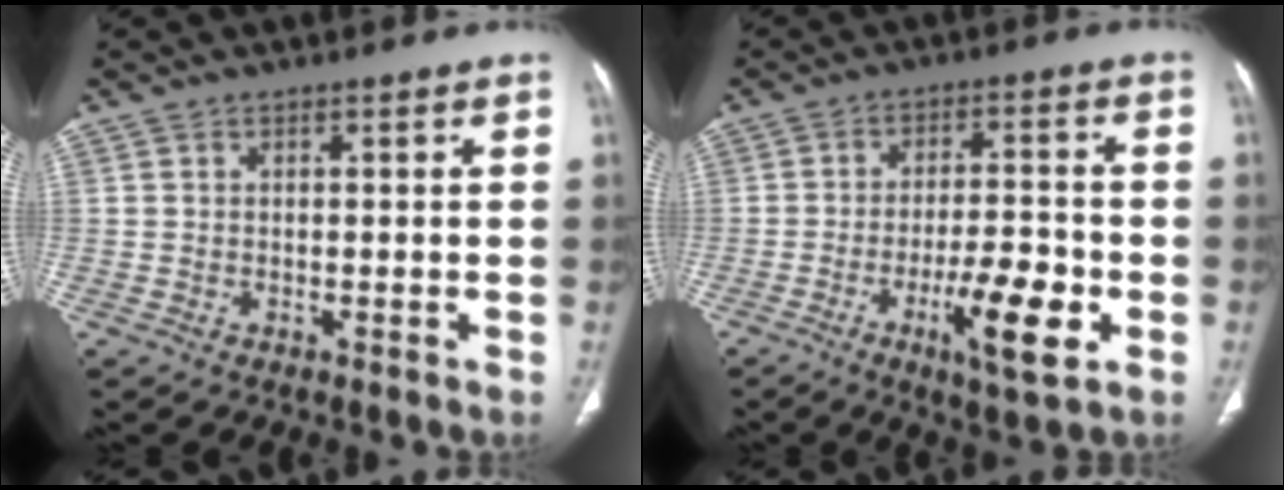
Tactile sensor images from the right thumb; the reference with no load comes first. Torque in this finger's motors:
{"motor_torque": [0.00, 0.45, -0.21, 0.12, 0.06]}